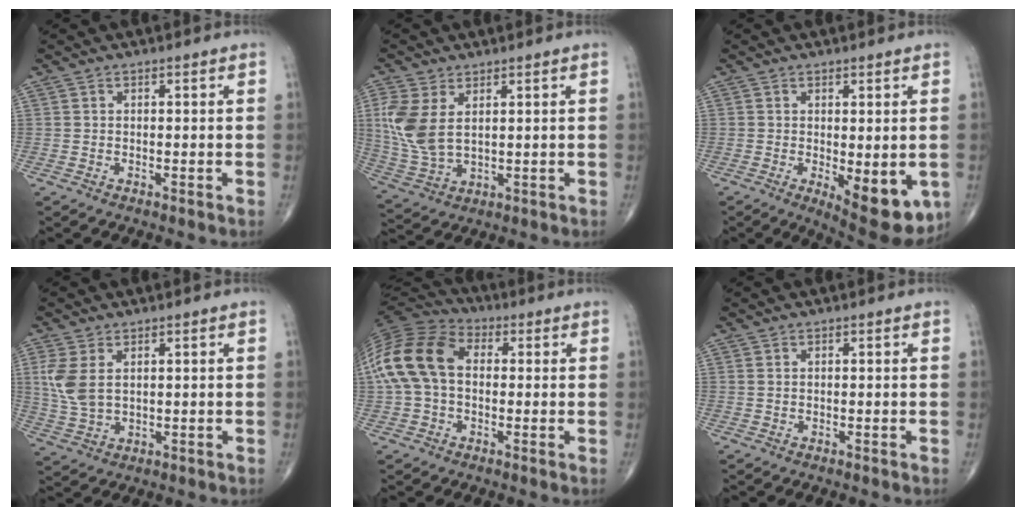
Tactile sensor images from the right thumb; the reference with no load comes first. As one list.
[{"total": 10.1, "force": [2.6, 5.8, 7.8], "torque": [-0.183, -0.008, 0.065]}, {"total": 11.0, "force": [-3.1, 4.3, 9.6], "torque": [-0.109, -0.021, -0.029]}, {"total": 6.9, "force": [1.8, 4.1, 5.2], "torque": [-0.122, -0.004, 0.045]}, {"total": 15.9, "force": [1.2, 10.9, 11.6], "torque": [-0.239, 0.039, 0.014]}, {"total": 0.0}]